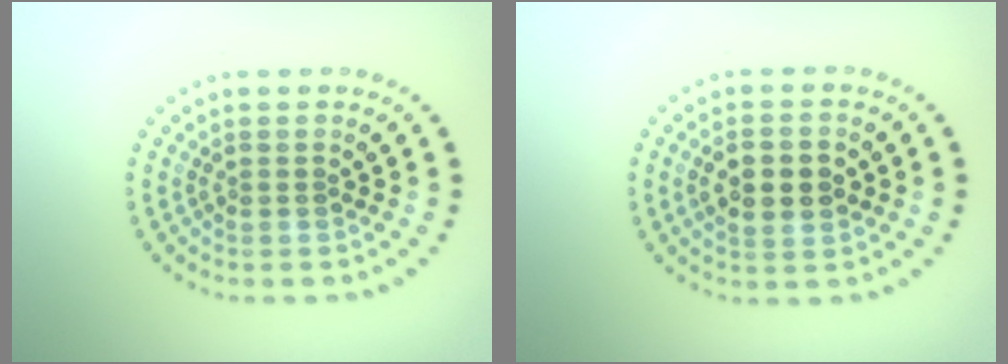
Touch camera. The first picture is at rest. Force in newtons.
{"total": 4.1, "press": 4.1, "slide": 0.1}